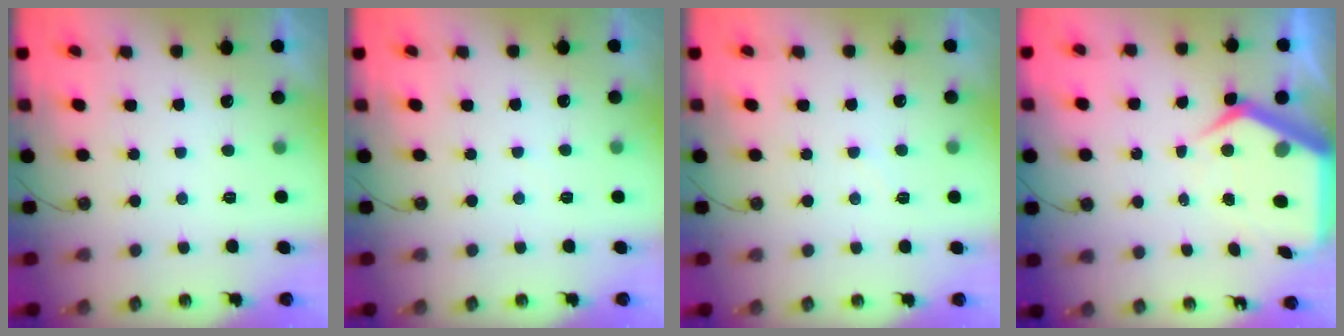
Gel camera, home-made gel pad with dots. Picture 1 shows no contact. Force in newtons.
{"total": 2.4, "press": 2.3, "slide": 0.4}
{"total": 5.1, "press": 5.0, "slide": 0.7}
{"total": 9.3, "press": 9.2, "slide": 0.9}